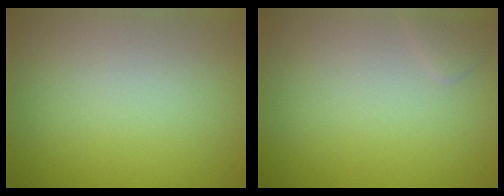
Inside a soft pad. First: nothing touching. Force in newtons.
{"total": 0.8, "press": 0.8, "slide": 0.0}